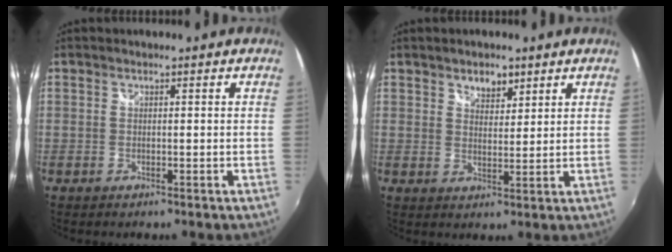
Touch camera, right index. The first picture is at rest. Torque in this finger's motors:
{"motor_torque": [0.00, 0.23, -0.05, 0.02]}